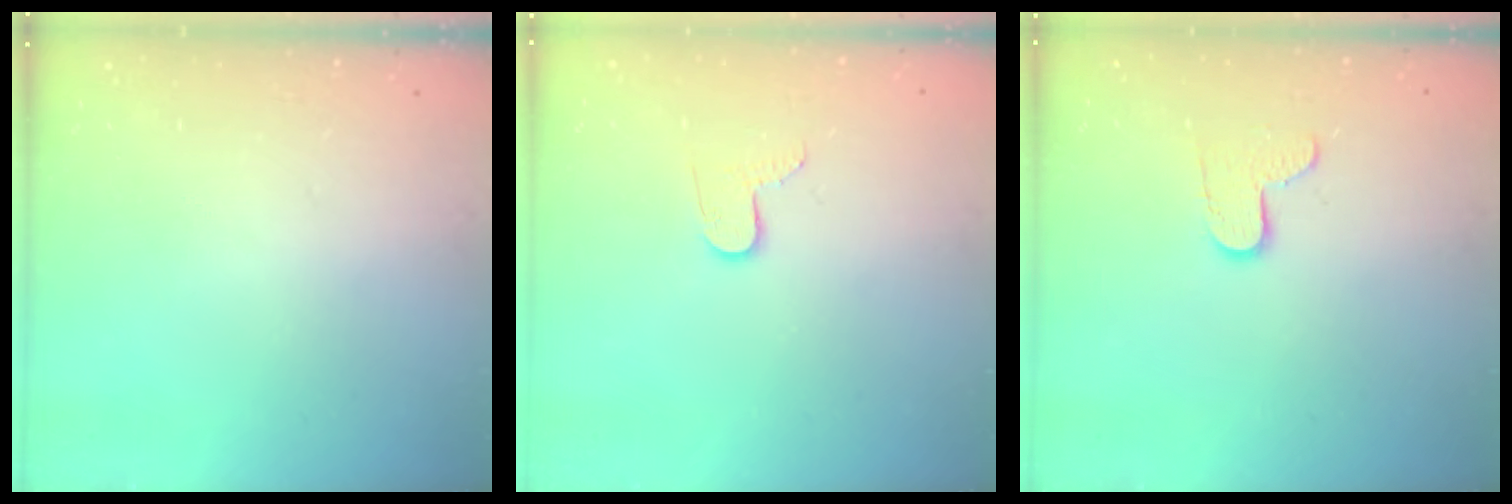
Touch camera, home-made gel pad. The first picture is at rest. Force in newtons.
{"total": 5.9, "press": 5.8, "slide": 0.5}
{"total": 7.2, "press": 7.2, "slide": 0.4}